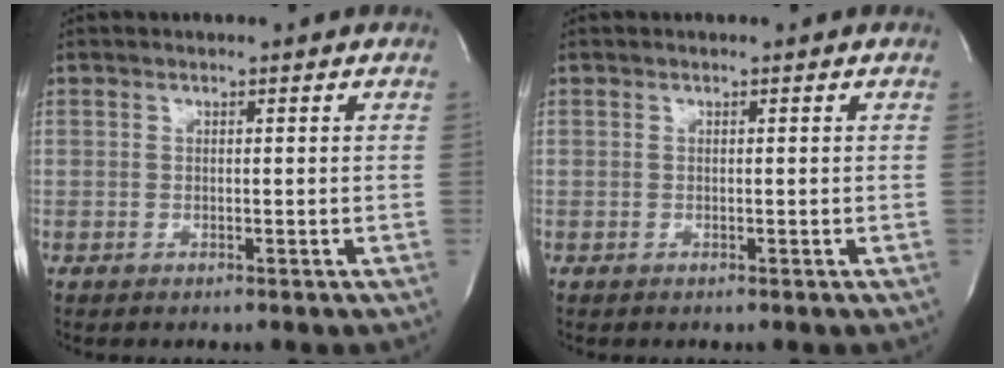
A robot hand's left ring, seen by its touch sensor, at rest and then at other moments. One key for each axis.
{"total": 0.0}